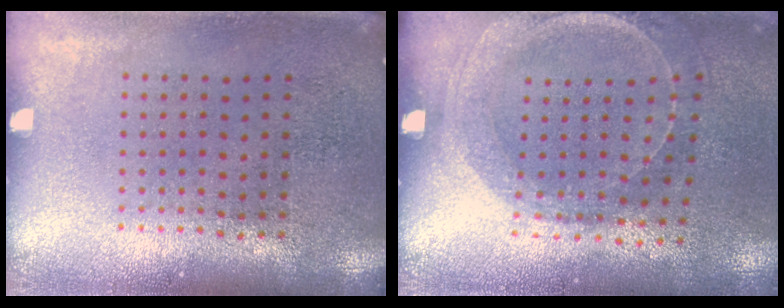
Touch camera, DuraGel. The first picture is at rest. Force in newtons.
{"total": 1.5, "press": 1.5, "slide": 0.4}